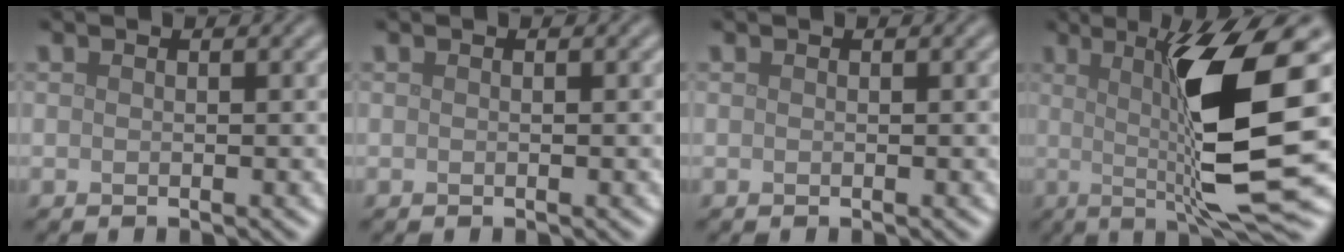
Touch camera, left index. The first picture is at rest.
{"total": 0.0}
{"total": 0.0}
{"total": 11.8, "force": [0.7, 2.0, 11.7], "torque": [-0.170, -0.004, 0.015]}